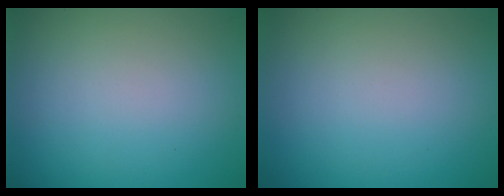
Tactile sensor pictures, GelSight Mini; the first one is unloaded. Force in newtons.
{"total": 0.0}